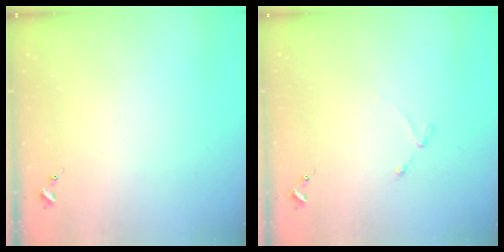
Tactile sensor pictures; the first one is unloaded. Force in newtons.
{"total": 3.0, "press": 2.9, "slide": 0.5}